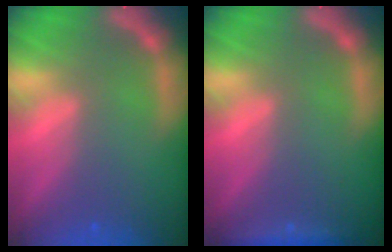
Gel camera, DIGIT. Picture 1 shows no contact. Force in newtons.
{"total": 1.9}